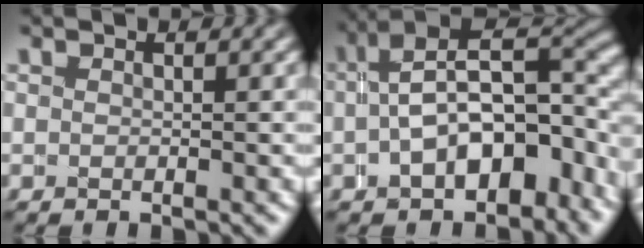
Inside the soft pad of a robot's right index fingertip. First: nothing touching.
{"total": 8.5, "force": [-0.3, 4.5, 7.2], "torque": [-0.106, -0.001, 0.002]}